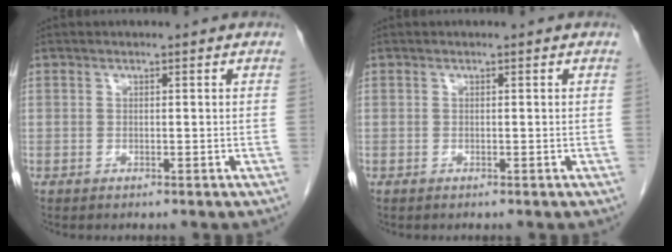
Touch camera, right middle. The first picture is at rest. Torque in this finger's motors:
{"motor_torque": [0.35, -0.11, 0.13, 0.02]}